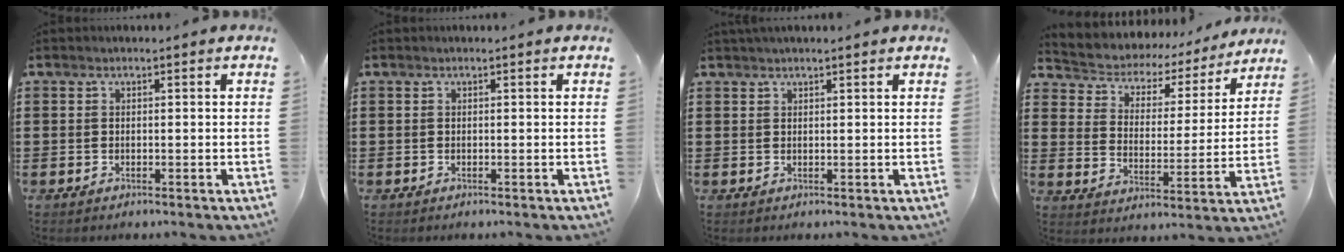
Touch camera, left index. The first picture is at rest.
{"total": 0.0}
{"total": 0.9, "force": [0.8, 0.0, 0.3], "torque": [-0.008, -0.001, 0.017]}
{"total": 3.7, "force": [3.3, 1.6, 0.3], "torque": [-0.032, -0.027, 0.046]}